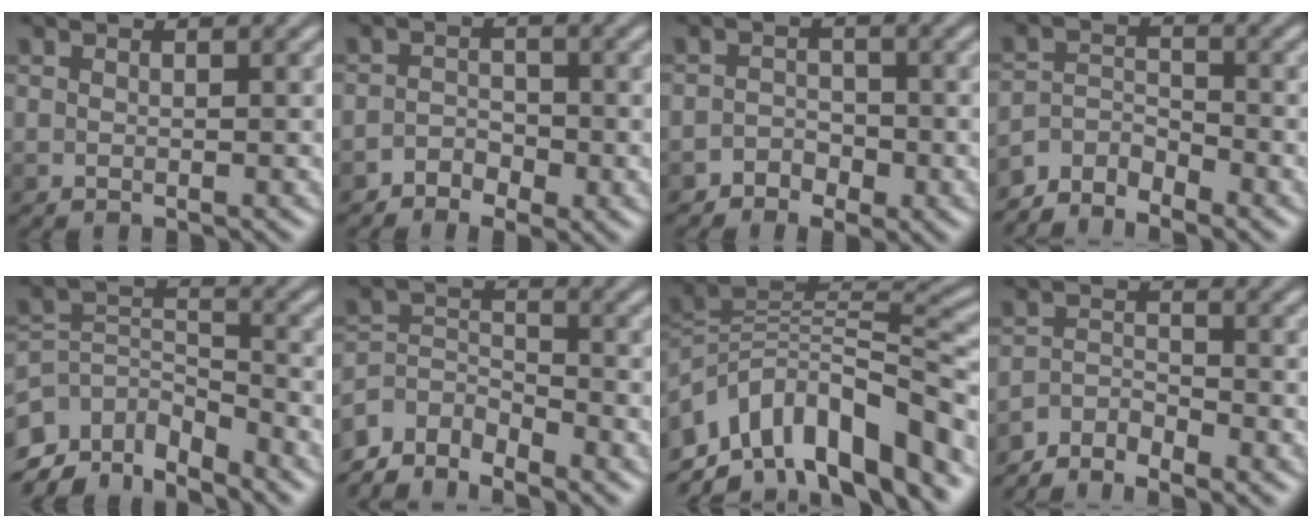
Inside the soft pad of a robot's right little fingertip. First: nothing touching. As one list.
[{"total": 2.3, "force": [-1.4, 1.5, 1.0], "torque": [-0.011, 0.003, -0.029]}, {"total": 2.0, "force": [-1.3, 1.4, 0.5], "torque": [0.000, 0.006, -0.026]}, {"total": 3.7, "force": [-3.4, 1.3, 0.8], "torque": [-0.013, 0.001, -0.074]}, {"total": 7.1, "force": [-5.1, 3.1, 3.8], "torque": [-0.063, -0.008, -0.103]}, {"total": 4.9, "force": [-4.2, 1.9, 1.6], "torque": [-0.026, -0.003, -0.088]}, {"total": 12.5, "force": [-6.1, 6.1, 9.0], "torque": [-0.157, 0.024, -0.106]}, {"total": 3.4, "force": [-3.1, 0.9, 0.9], "torque": [-0.018, -0.001, -0.069]}]